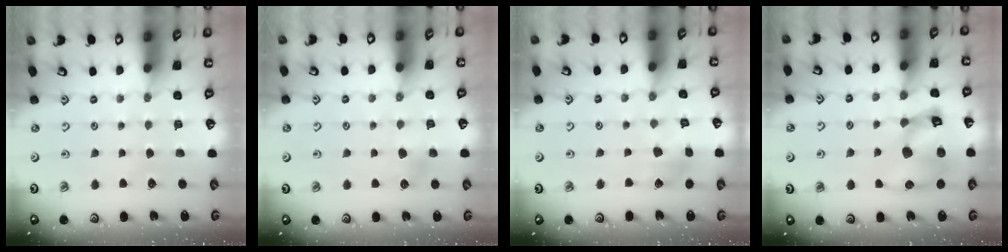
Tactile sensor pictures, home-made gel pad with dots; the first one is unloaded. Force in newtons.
{"total": 2.9, "press": 2.9, "slide": 0.3}
{"total": 5.8, "press": 5.8, "slide": 0.6}
{"total": 14.8, "press": 14.7, "slide": 2.0}